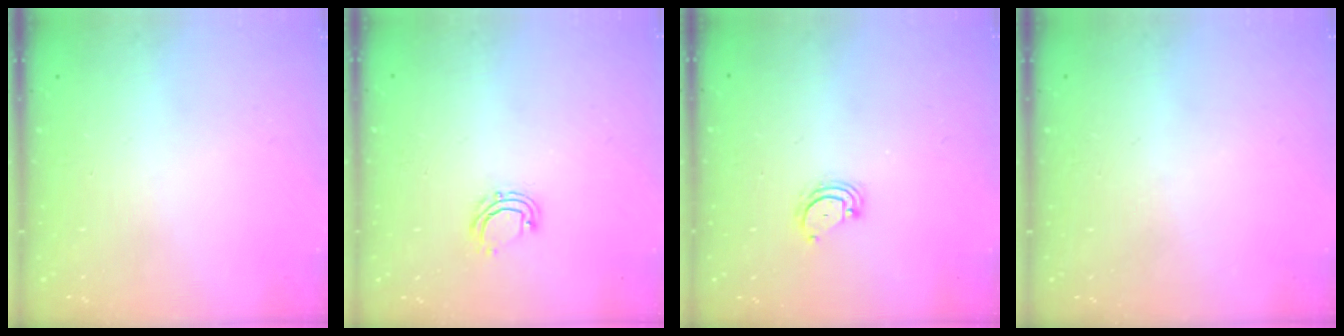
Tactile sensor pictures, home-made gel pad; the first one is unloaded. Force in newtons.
{"total": 5.0, "press": 4.9, "slide": 1.0}
{"total": 2.3, "press": 2.3, "slide": 0.2}
{"total": 0.0}